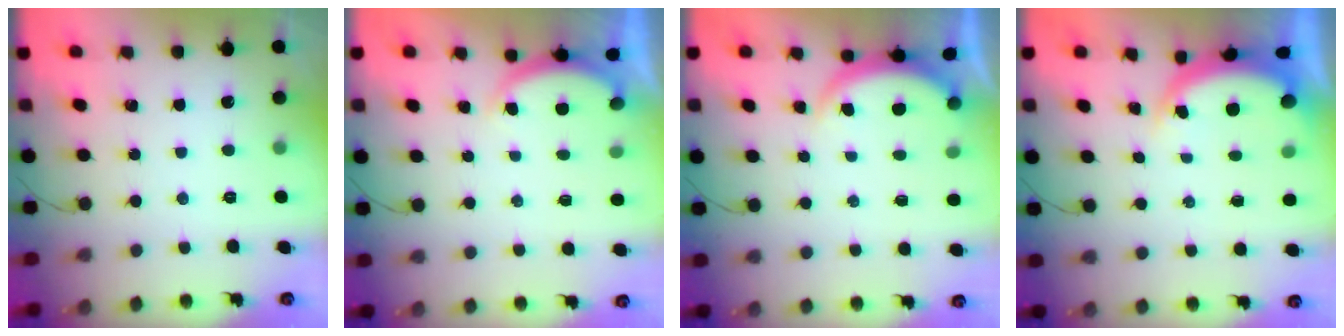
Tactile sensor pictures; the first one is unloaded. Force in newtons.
{"total": 3.0, "press": 2.9, "slide": 0.6}
{"total": 4.6, "press": 4.6, "slide": 0.4}
{"total": 5.5, "press": 5.5, "slide": 0.4}